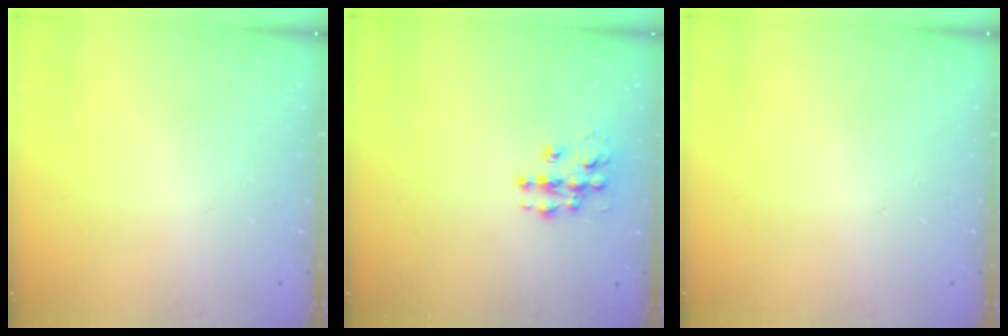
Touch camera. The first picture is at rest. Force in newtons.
{"total": 10.2, "press": 10.2, "slide": 0.5}
{"total": 0.0}